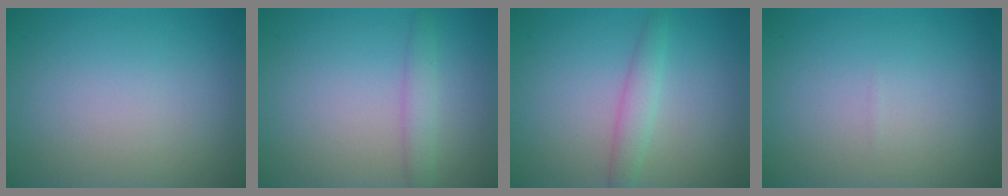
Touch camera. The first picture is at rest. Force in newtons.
{"total": 1.9, "press": 1.9, "slide": 0.1}
{"total": 2.0, "press": 2.0, "slide": 0.0}
{"total": 0.0}